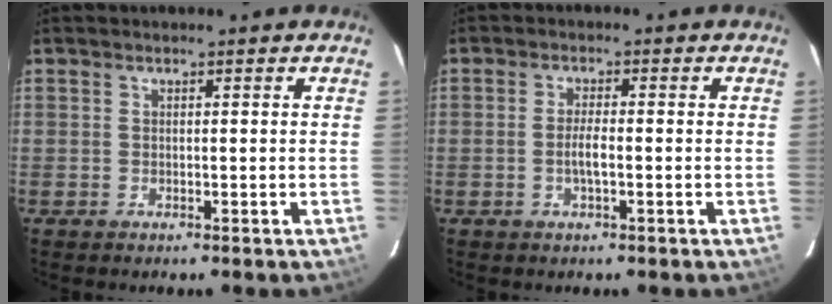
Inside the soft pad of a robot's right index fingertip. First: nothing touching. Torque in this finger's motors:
{"motor_torque": [0.61, -0.06, 0.31, 0.07]}